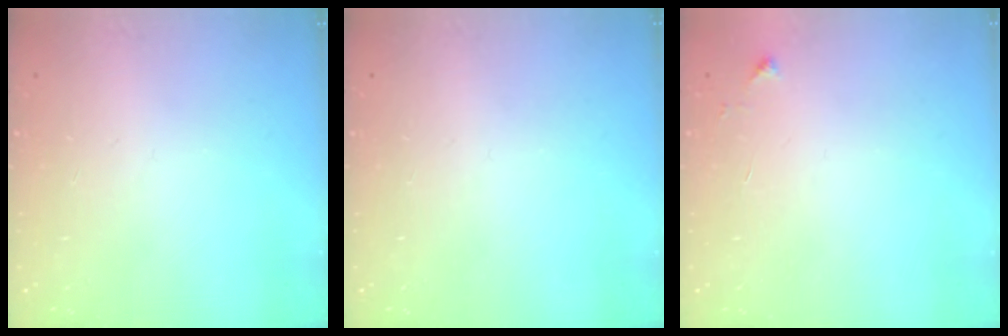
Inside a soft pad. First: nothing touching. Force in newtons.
{"total": 0.0}
{"total": 3.9, "press": 3.8, "slide": 0.6}